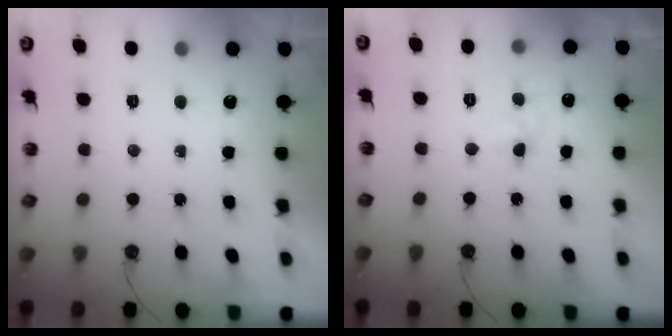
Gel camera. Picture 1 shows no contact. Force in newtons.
{"total": 4.2, "press": 4.1, "slide": 0.6}